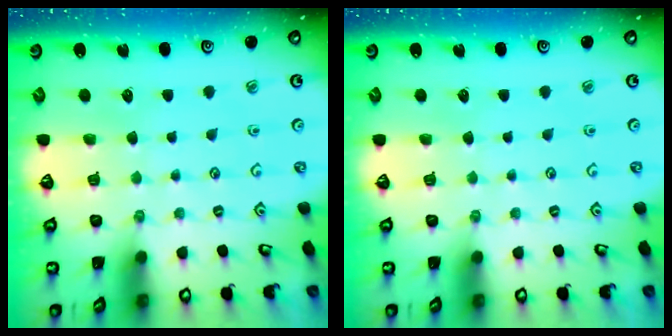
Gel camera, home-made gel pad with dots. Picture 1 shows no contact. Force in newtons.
{"total": 0.0}